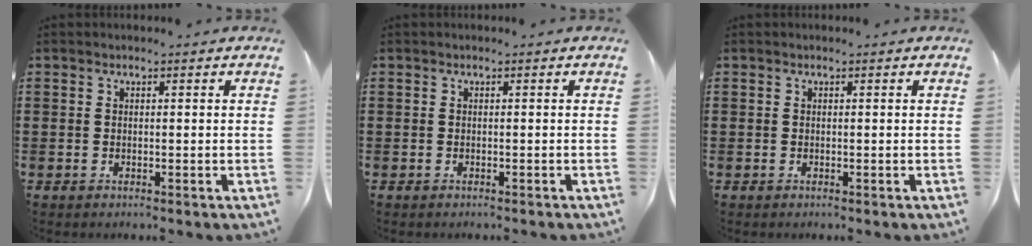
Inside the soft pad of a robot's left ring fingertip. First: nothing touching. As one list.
[{"total": 0.0}, {"total": 0.0}]